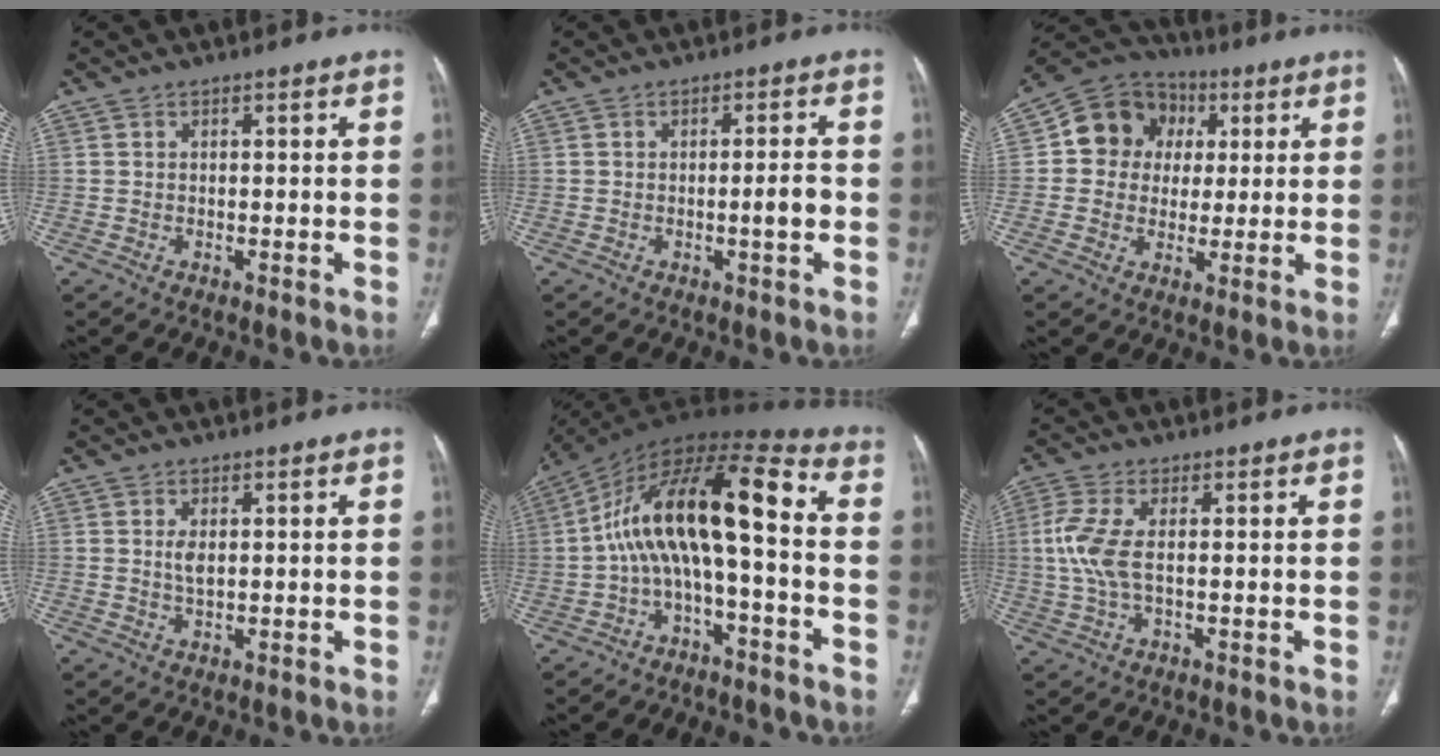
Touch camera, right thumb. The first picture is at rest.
{"total": 3.4, "force": [-0.8, 0.5, 3.2], "torque": [-0.054, 0.005, -0.014]}
{"total": 12.0, "force": [2.1, 10.8, 4.8], "torque": [-0.048, 0.012, 0.026]}
{"total": 2.2, "force": [0.5, 0.9, 2.0], "torque": [-0.041, -0.004, 0.013]}
{"total": 15.9, "force": [-2.0, 5.5, 14.8], "torque": [-0.261, 0.088, -0.039]}
{"total": 6.6, "force": [0.4, 2.5, 6.1], "torque": [-0.172, 0.004, 0.005]}